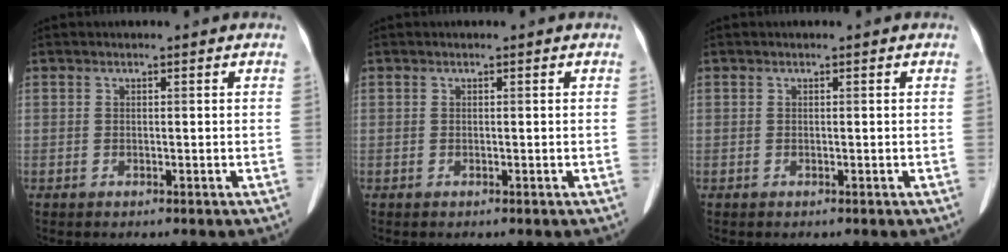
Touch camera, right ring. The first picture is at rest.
{"total": 0.0}
{"total": 0.0}